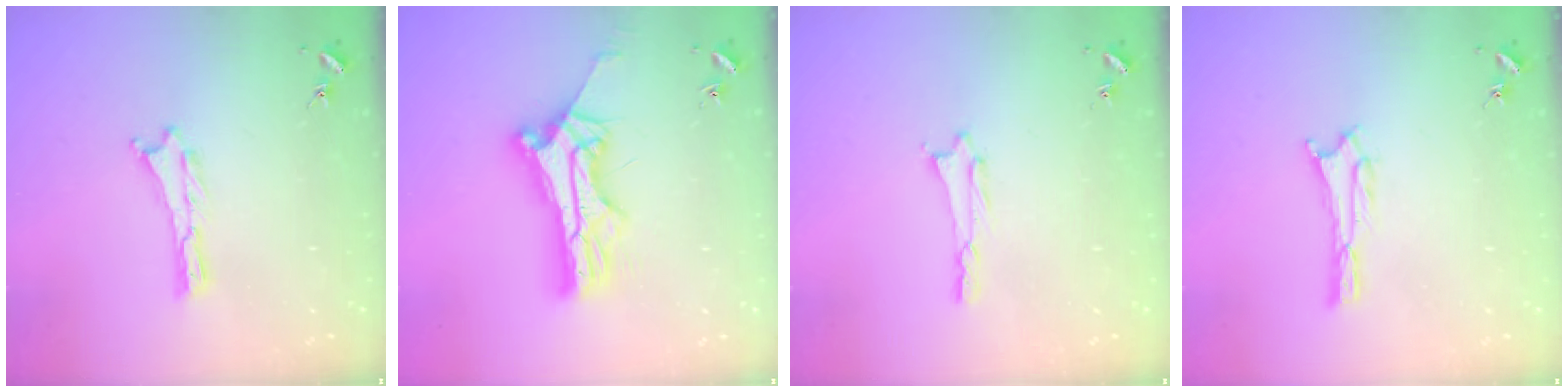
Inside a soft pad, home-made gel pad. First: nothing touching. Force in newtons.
{"total": 10.4, "press": 10.4, "slide": 0.8}
{"total": 0.8, "press": 0.8, "slide": 0.1}
{"total": 1.6, "press": 1.6, "slide": 0.2}